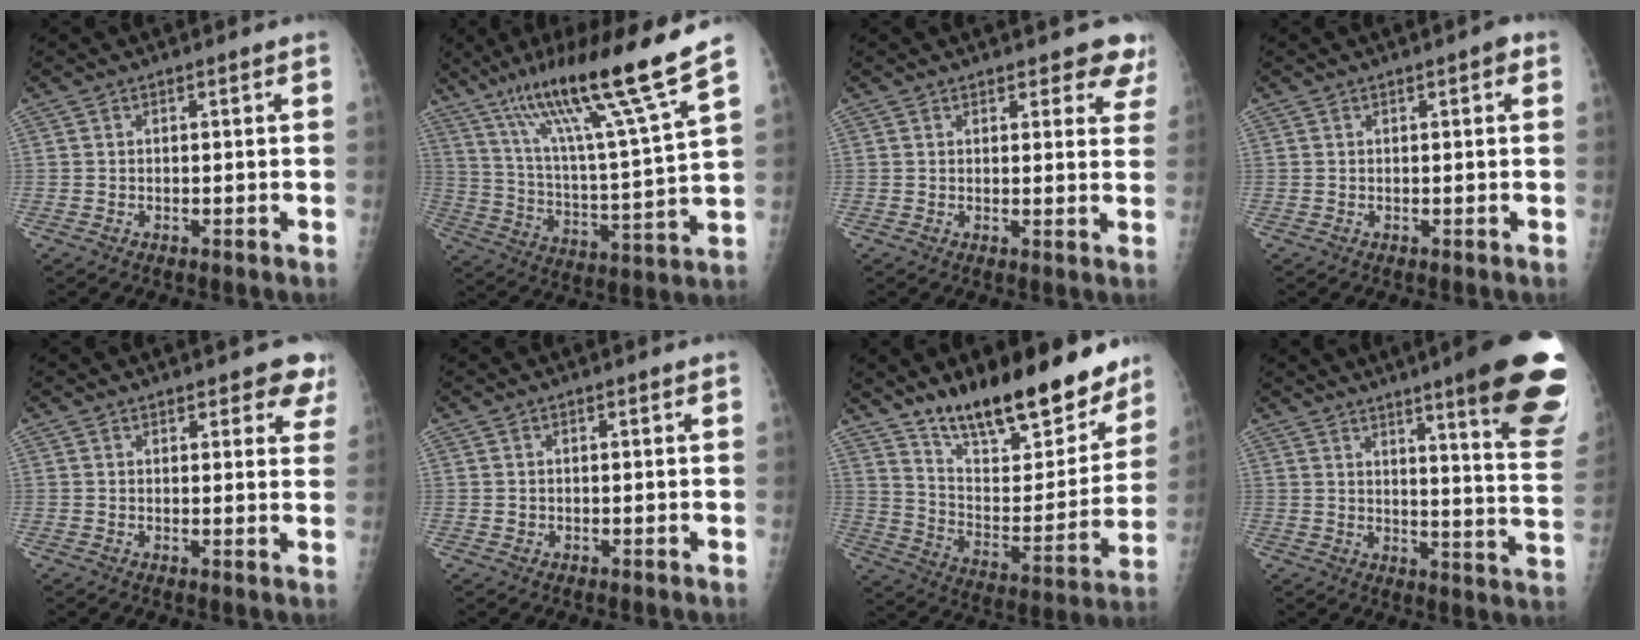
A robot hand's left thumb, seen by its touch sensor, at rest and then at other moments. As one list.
[{"total": 20.2, "force": [14.3, -0.5, 14.2], "torque": [-0.221, -0.074, 0.245]}, {"total": 6.8, "force": [5.8, 2.9, 2.1], "torque": [0.025, -0.025, 0.048]}, {"total": 1.4, "force": [0.6, 0.6, 1.2], "torque": [-0.012, 0.003, 0.004]}, {"total": 6.1, "force": [4.9, 2.7, 2.4], "torque": [0.017, -0.020, 0.043]}, {"total": 0.6, "force": [0.1, 0.5, 0.1], "torque": [0.001, 0.001, 0.002]}, {"total": 24.1, "force": [18.2, 8.8, 13.1], "torque": [-0.155, -0.098, 0.290]}, {"total": 24.7, "force": [15.6, 2.7, 19.0], "torque": [-0.208, -0.081, 0.203]}]